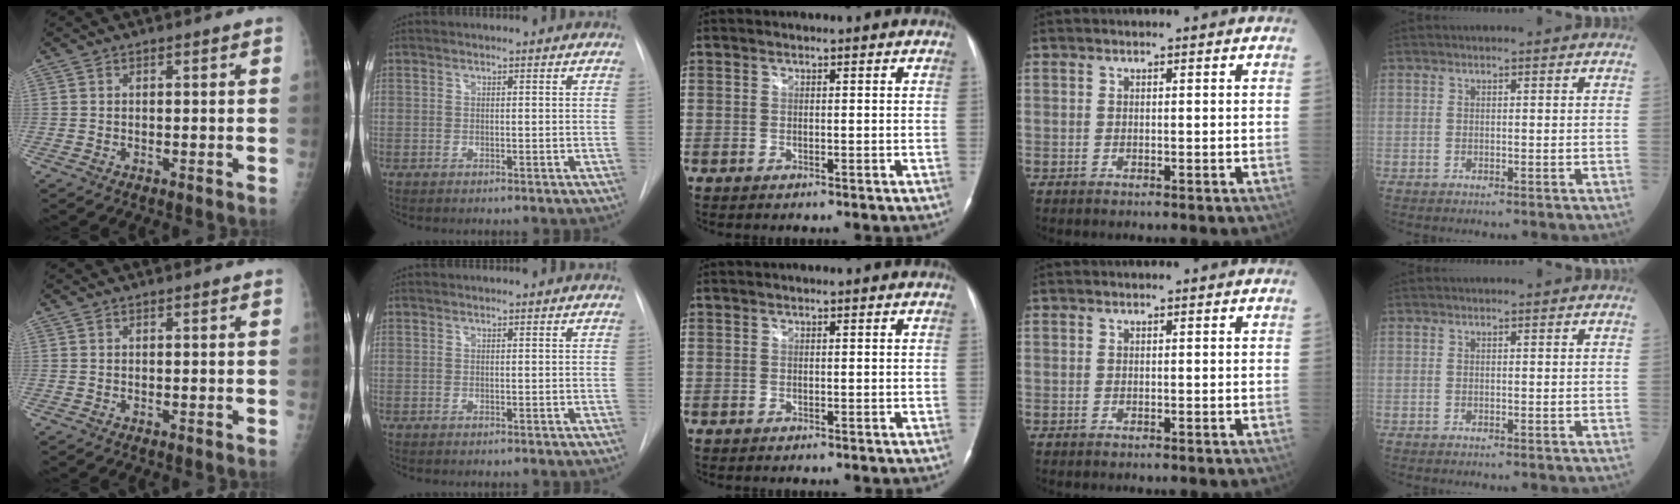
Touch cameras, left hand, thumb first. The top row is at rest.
{}